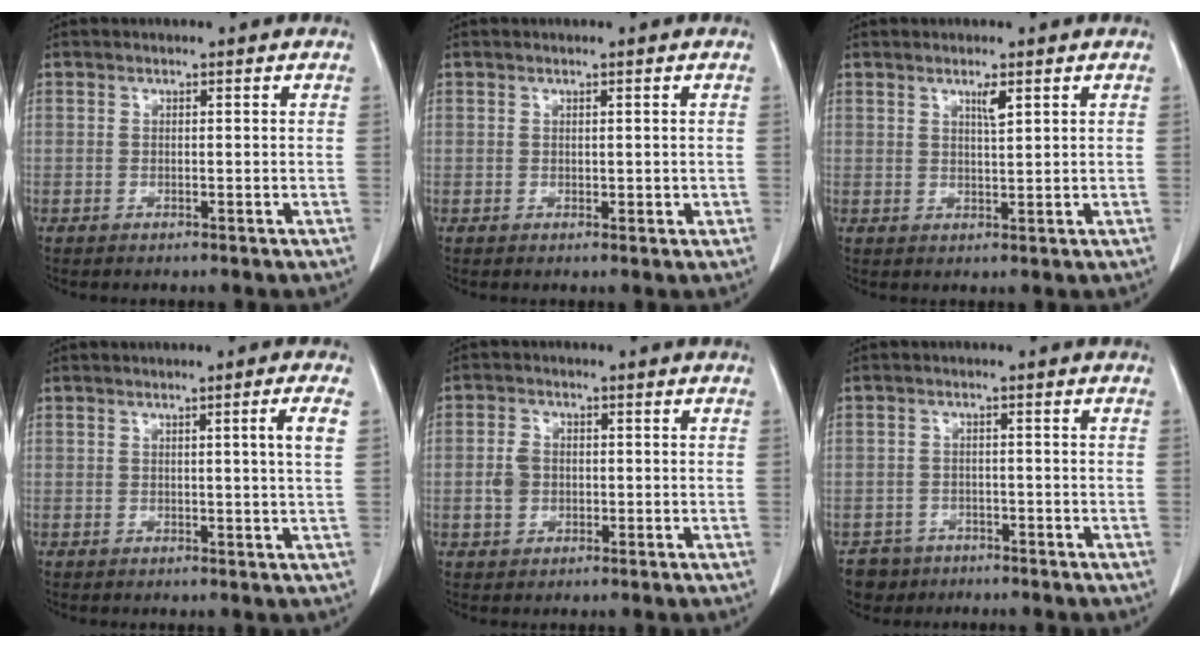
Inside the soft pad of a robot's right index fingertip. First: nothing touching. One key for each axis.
{"total": 0.8, "fx": 0.2, "fy": 0.7, "fz": 0.4, "tx": -0.001, "ty": 0.002, "tz": 0.005}
{"total": 2.0, "fx": 1.1, "fy": 0.1, "fz": 1.6, "tx": -0.031, "ty": -0.003, "tz": 0.019}
{"total": 3.0, "fx": 0.8, "fy": -0.9, "fz": 2.7, "tx": -0.039, "ty": -0.005, "tz": 0.012}
{"total": 3.2, "fx": -0.3, "fy": 2.6, "fz": 1.9, "tx": -0.044, "ty": 0.011, "tz": -0.003}
{"total": 4.1, "fx": -3.1, "fy": 2.7, "fz": -0.4, "tx": 0.008, "ty": 0.006, "tz": -0.052}